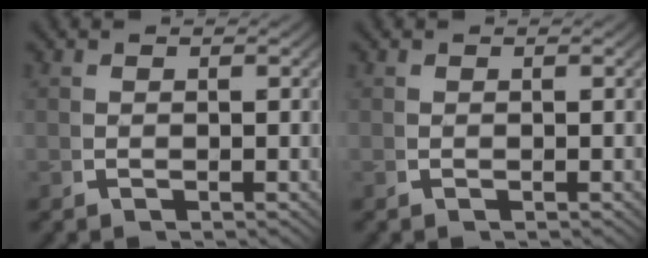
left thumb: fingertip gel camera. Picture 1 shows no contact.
{"total": 0.0}